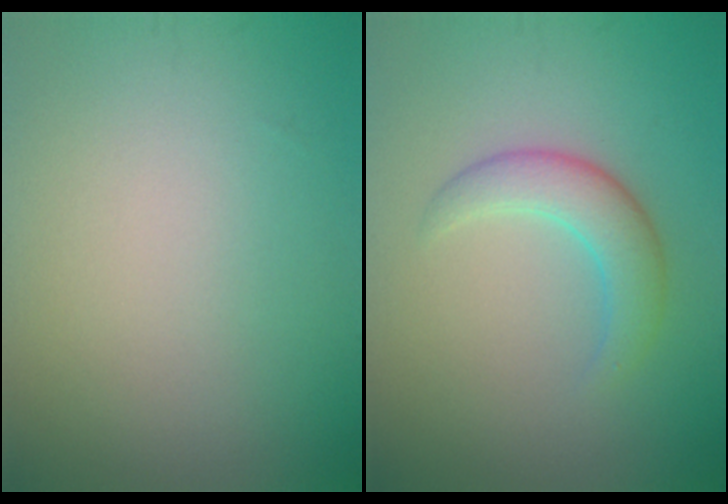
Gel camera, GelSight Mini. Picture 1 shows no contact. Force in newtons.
{"total": 3.2, "press": 3.2, "slide": 0.2}